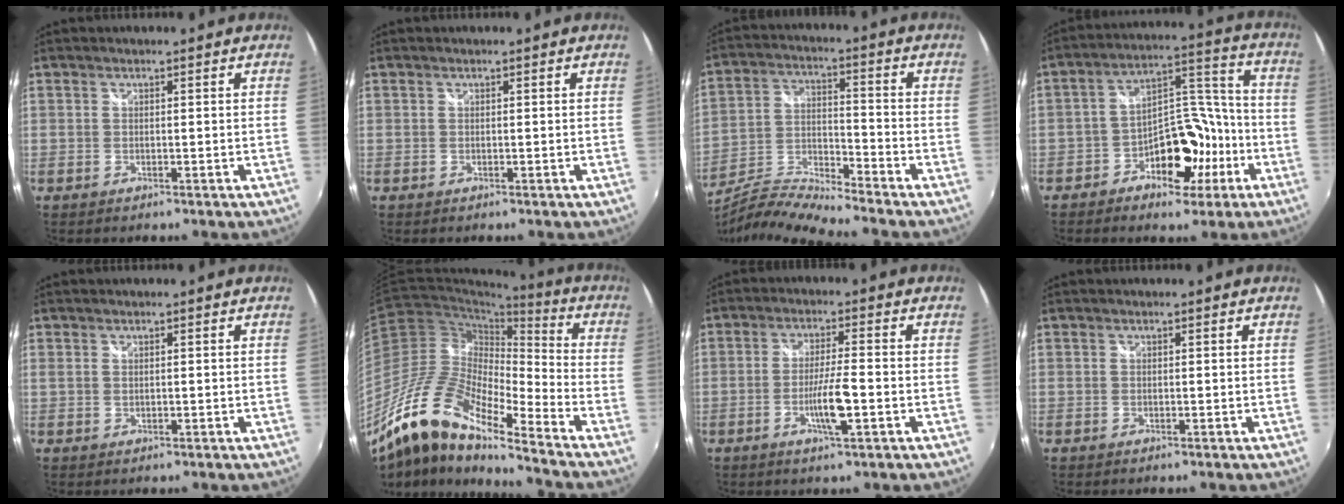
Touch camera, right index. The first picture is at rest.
{"total": 0.0}
{"total": 10.1, "force": [-9.3, -0.7, 3.7], "torque": [-0.079, -0.004, -0.185]}
{"total": 12.7, "force": [-6.6, 8.0, 7.4], "torque": [-0.115, 0.045, -0.101]}
{"total": 0.5, "force": [0.2, 0.3, 0.3], "torque": [-0.008, 0.000, 0.003]}
{"total": 17.2, "force": [-12.5, 4.3, 11.0], "torque": [-0.205, -0.010, -0.253]}
{"total": 6.3, "force": [-2.3, 0.3, 5.9], "torque": [-0.110, -0.006, -0.041]}
{"total": 0.0}